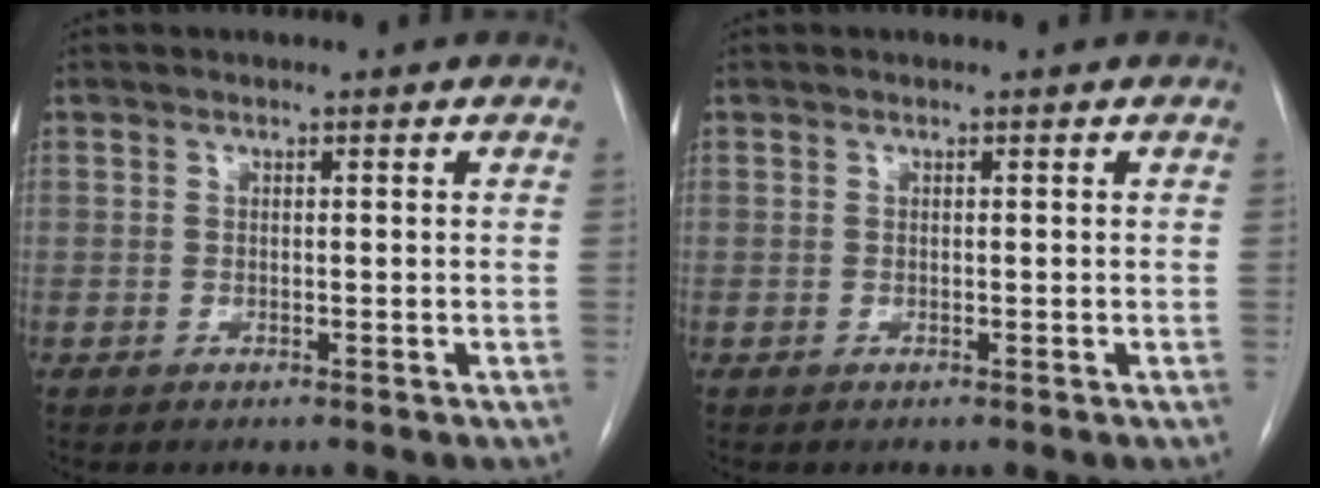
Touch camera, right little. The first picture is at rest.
{"total": 0.0}